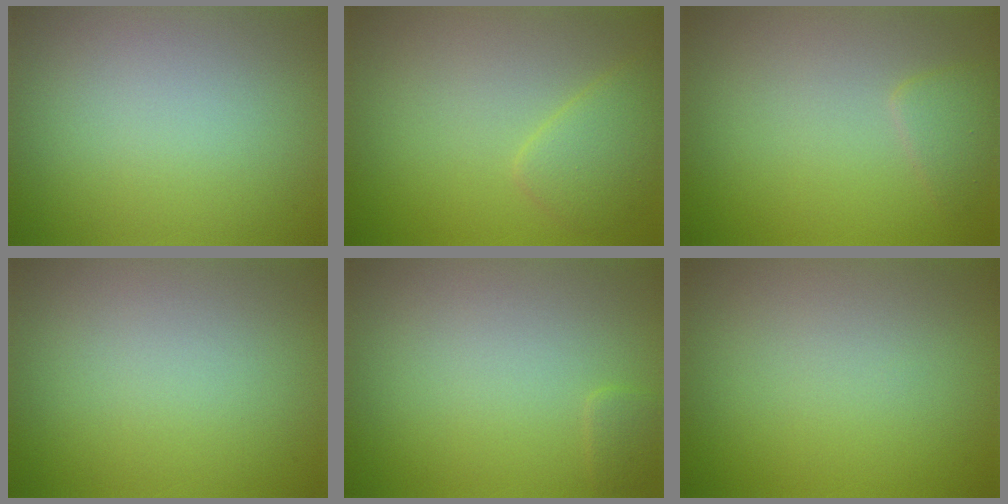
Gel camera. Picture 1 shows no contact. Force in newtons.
{"total": 2.5, "press": 2.5, "slide": 0.1}
{"total": 1.5, "press": 1.5, "slide": 0.1}
{"total": 0.0}
{"total": 0.9, "press": 0.9, "slide": 0.0}
{"total": 0.0}